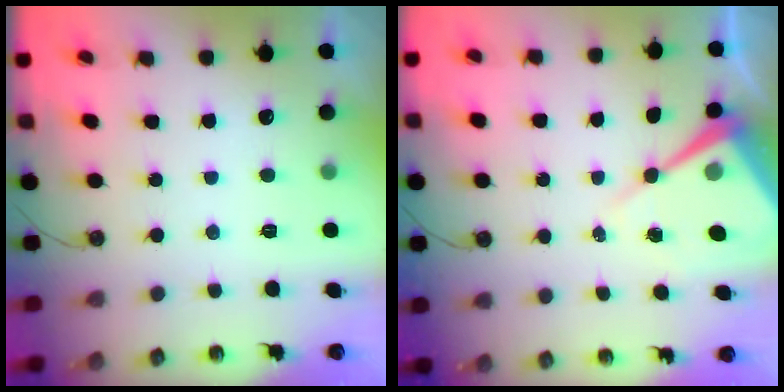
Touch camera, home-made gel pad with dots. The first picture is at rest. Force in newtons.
{"total": 10.4, "press": 10.4, "slide": 0.8}